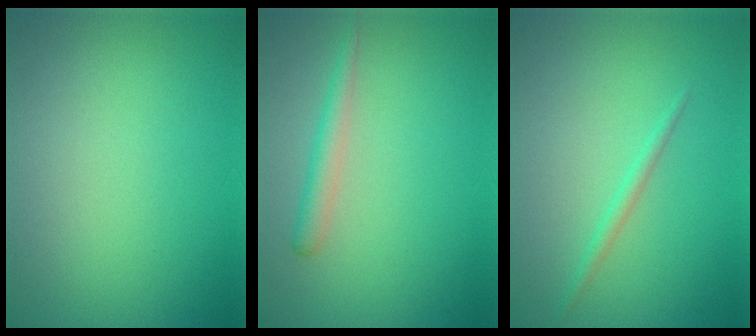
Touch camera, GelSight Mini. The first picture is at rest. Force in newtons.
{"total": 1.7, "press": 1.7, "slide": 0.1}
{"total": 1.0, "press": 1.0, "slide": 0.1}